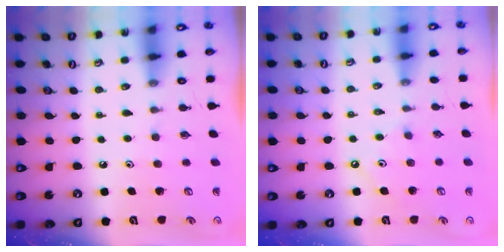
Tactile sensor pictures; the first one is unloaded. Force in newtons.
{"total": 2.8, "press": 2.7, "slide": 0.6}